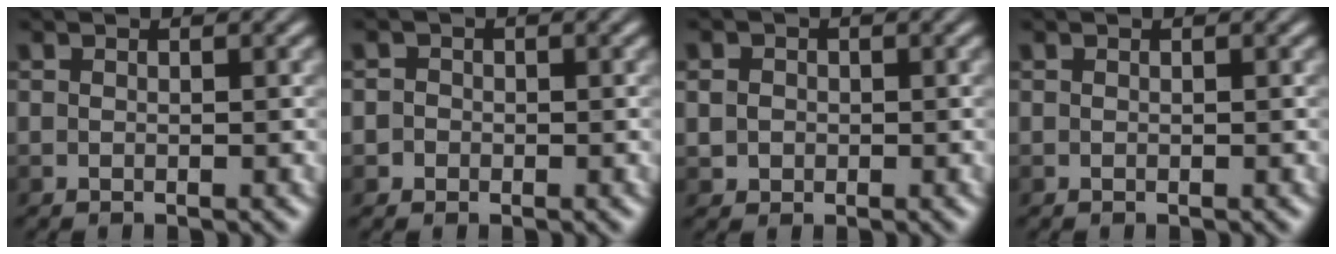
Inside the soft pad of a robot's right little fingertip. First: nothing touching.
{"total": 1.4, "force": [-0.4, 1.3, 0.1], "torque": [-0.003, -0.002, -0.012]}
{"total": 1.9, "force": [0.3, 1.8, 0.6], "torque": [-0.023, 0.004, -0.003]}
{"total": 0.0}